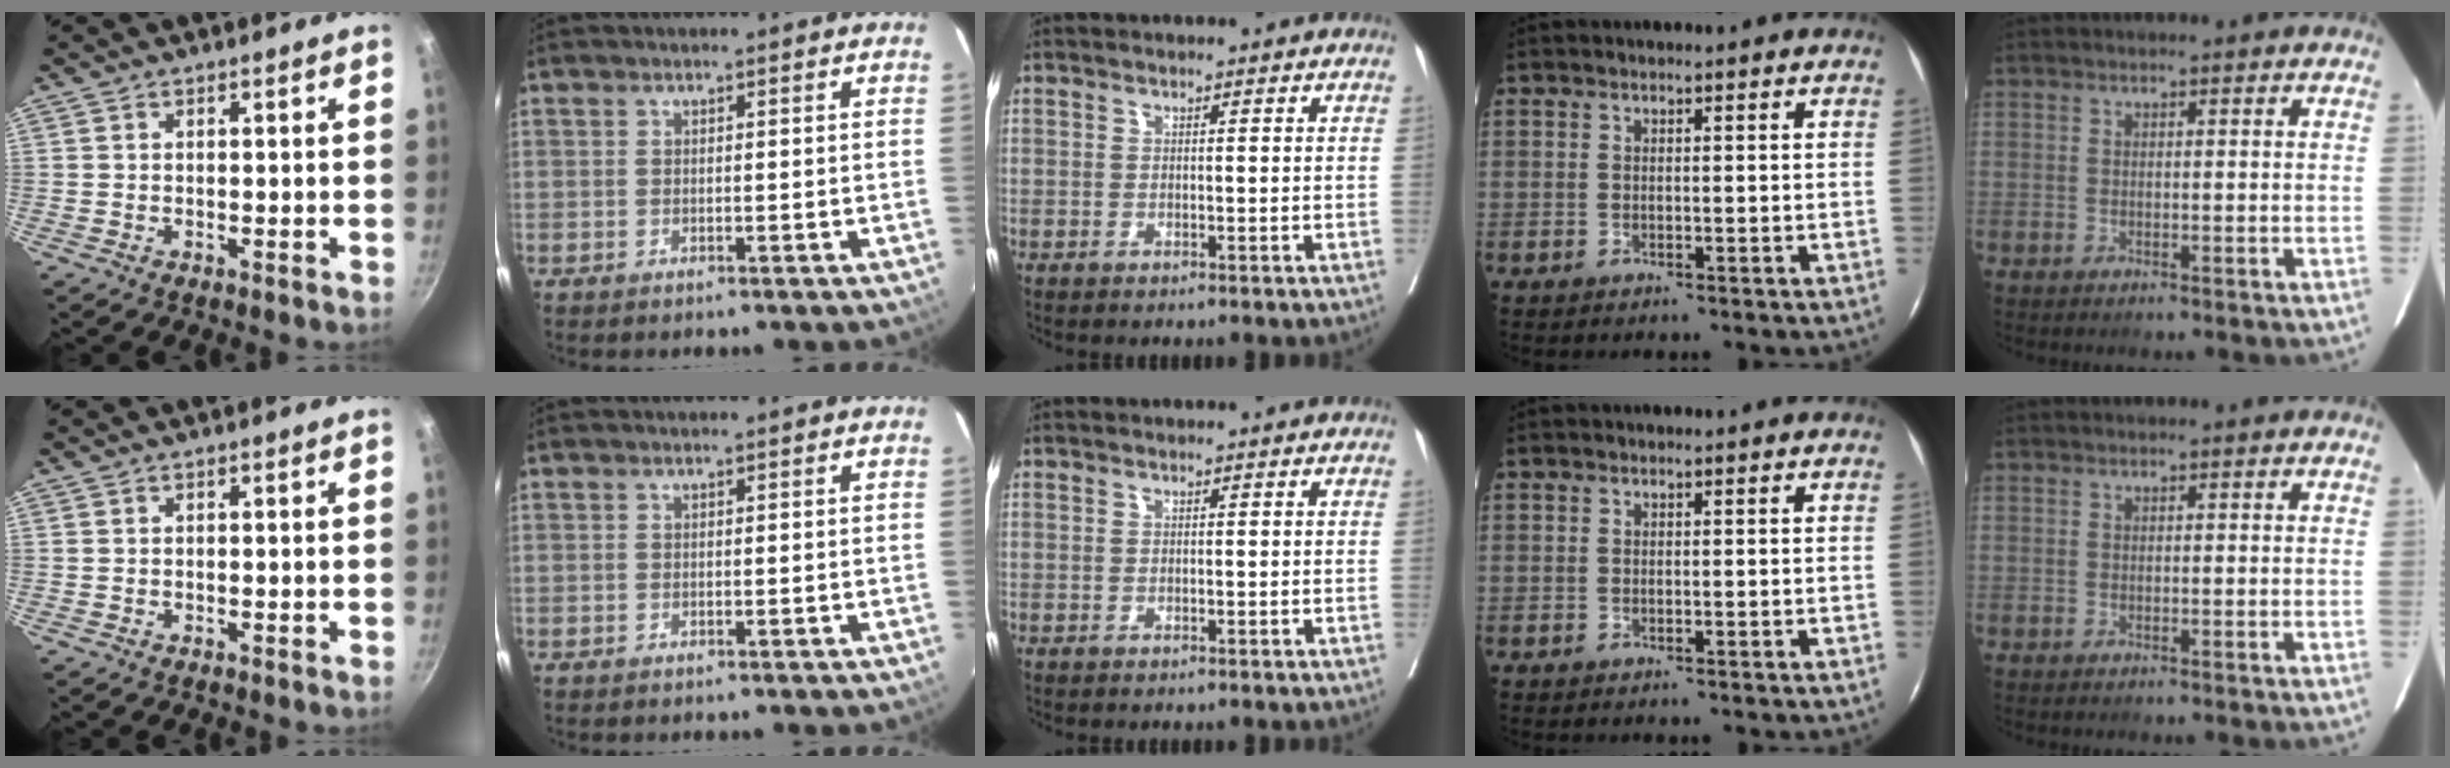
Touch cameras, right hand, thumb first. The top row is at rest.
{}